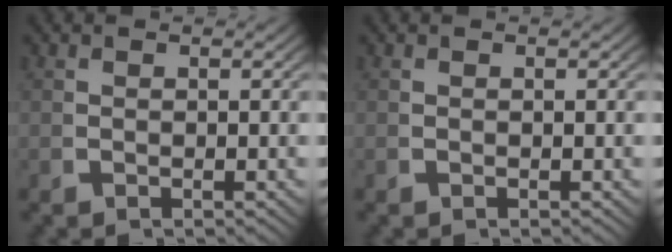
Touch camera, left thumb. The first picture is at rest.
{"total": 0.0}